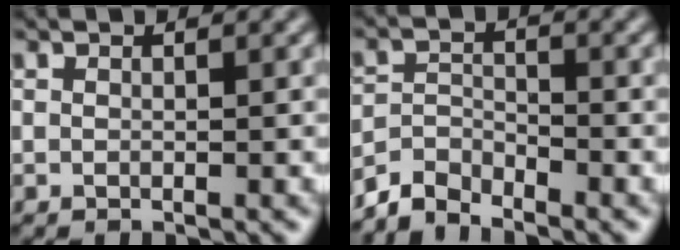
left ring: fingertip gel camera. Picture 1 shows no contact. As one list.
[{"total": 3.1, "force": [-2.9, 0.9, 0.5], "torque": [-0.007, 0.004, -0.067]}]